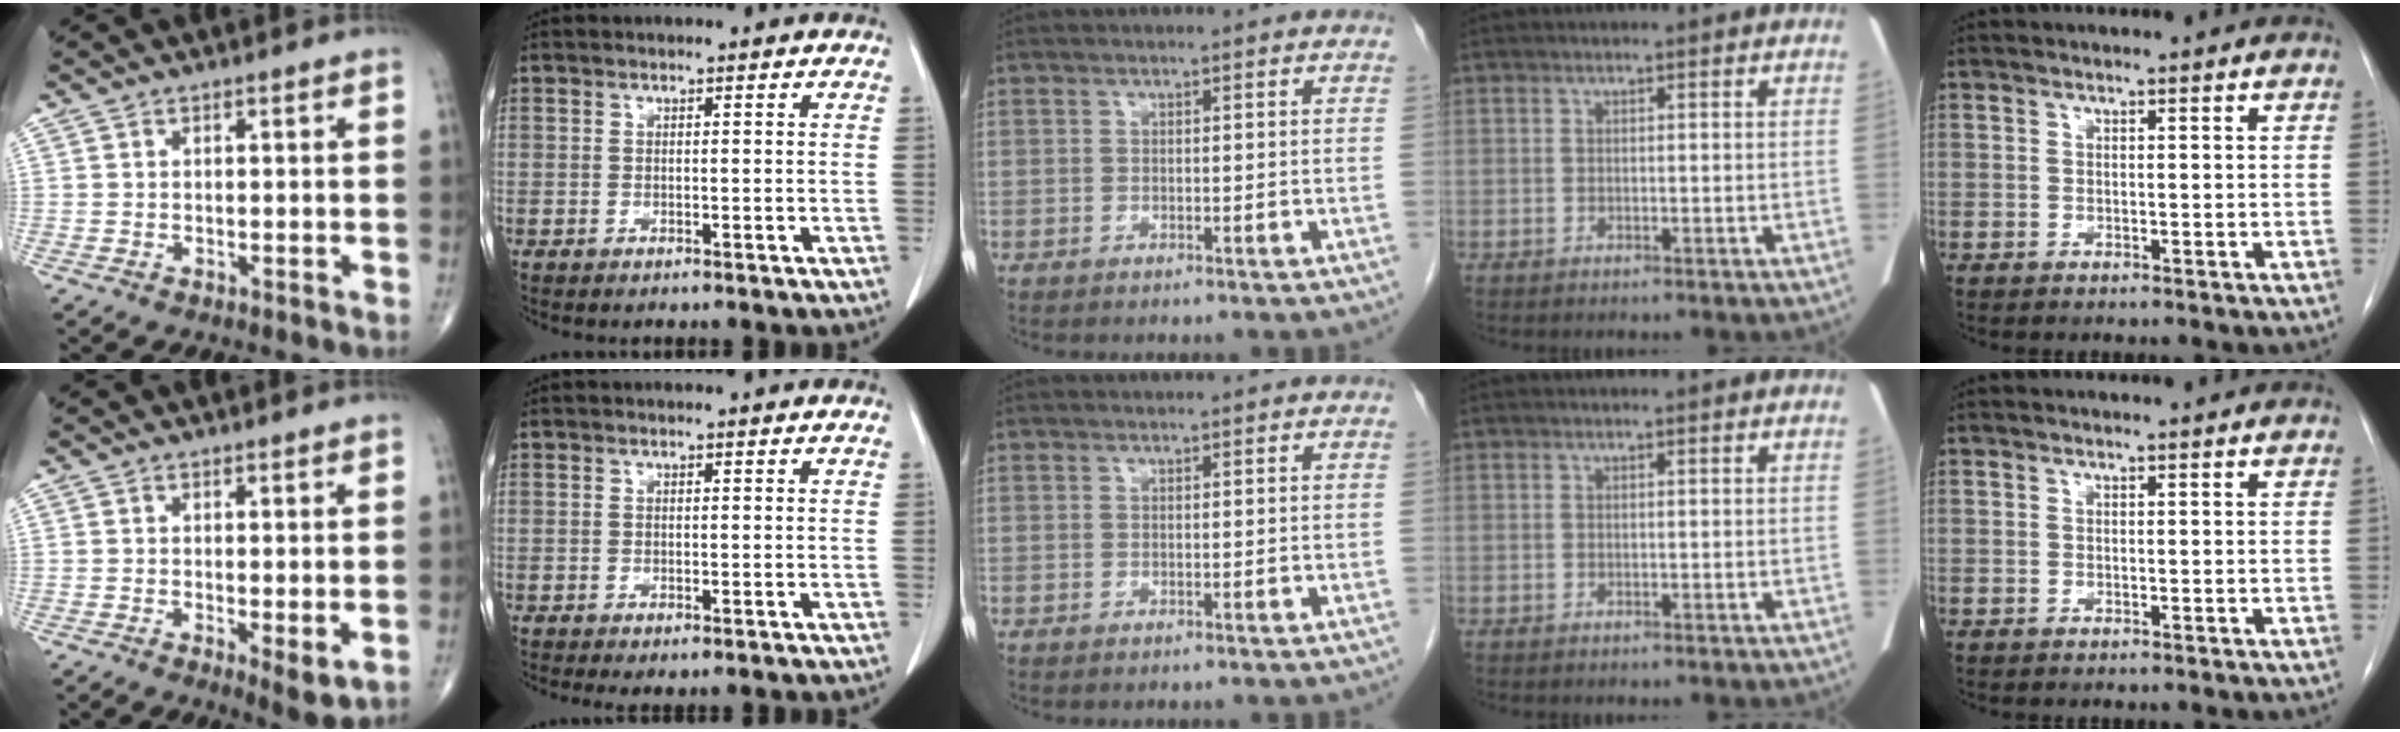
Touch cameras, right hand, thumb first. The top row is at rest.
{"thumb": {"total": 6.2, "force": [-1.5, 2.2, 5.6], "torque": [-0.077, -0.018, -0.015]}, "index": {"total": 2.2, "force": [-1.5, 0.9, 1.3], "torque": [-0.014, -0.004, -0.018]}}